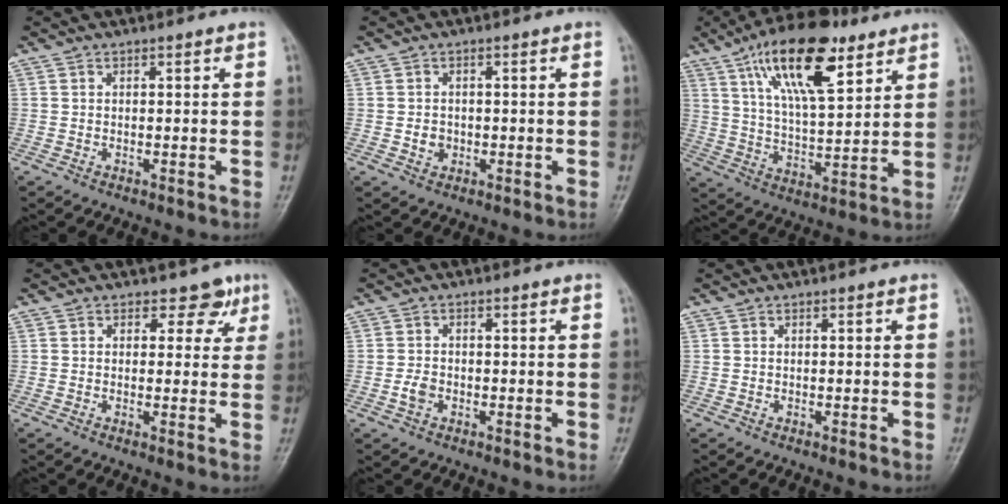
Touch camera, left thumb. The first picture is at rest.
{"total": 2.4, "force": [-0.4, 2.0, 1.1], "torque": [-0.009, 0.003, -0.005]}
{"total": 18.3, "force": [9.9, 6.9, 13.7], "torque": [-0.202, -0.033, 0.172]}
{"total": 4.3, "force": [2.5, 3.2, 1.3], "torque": [0.019, -0.006, 0.027]}
{"total": 2.5, "force": [-0.8, 1.8, 1.5], "torque": [-0.026, 0.006, -0.018]}
{"total": 0.0}